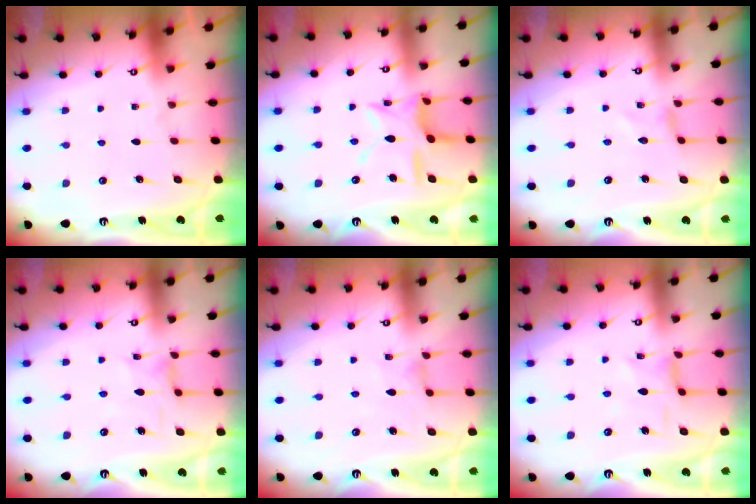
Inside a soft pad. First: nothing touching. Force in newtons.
{"total": 11.7, "press": 11.7, "slide": 1.0}
{"total": 0.0}
{"total": 1.2, "press": 1.2, "slide": 0.4}
{"total": 0.0}
{"total": 2.7, "press": 2.6, "slide": 0.6}